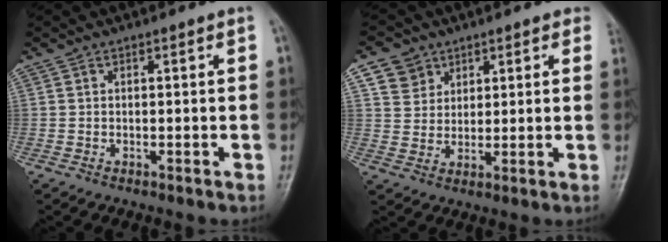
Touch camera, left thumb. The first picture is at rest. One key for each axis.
{"total": 7.8, "fx": 4.5, "fy": 6.3, "fz": 0.7, "tx": 0.036, "ty": -0.020, "tz": 0.074}